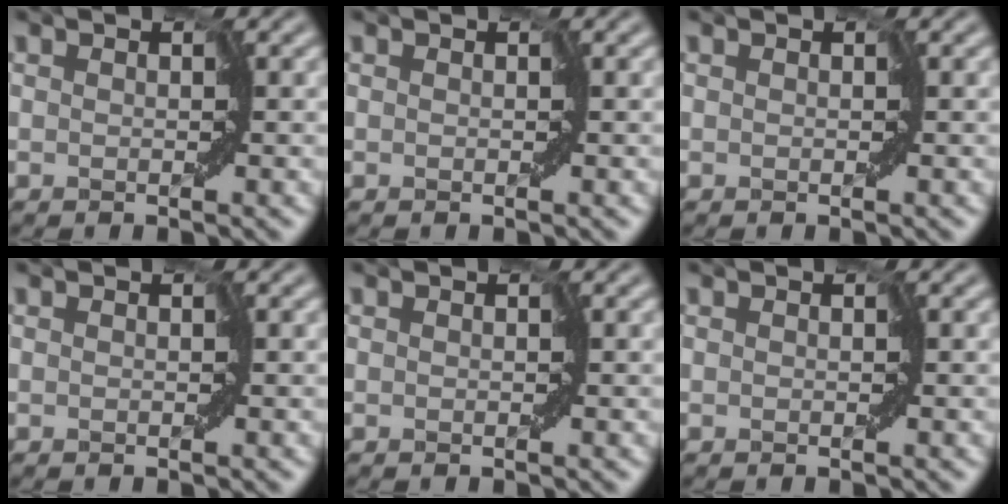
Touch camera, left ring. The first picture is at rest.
{"total": 0.0}
{"total": 0.0}
{"total": 0.0}
{"total": 0.0}
{"total": 0.0}